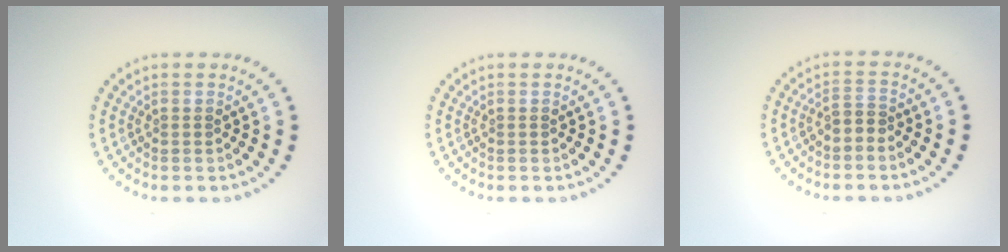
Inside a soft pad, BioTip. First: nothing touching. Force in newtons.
{"total": 0.0}
{"total": 1.4, "press": 1.3, "slide": 0.7}